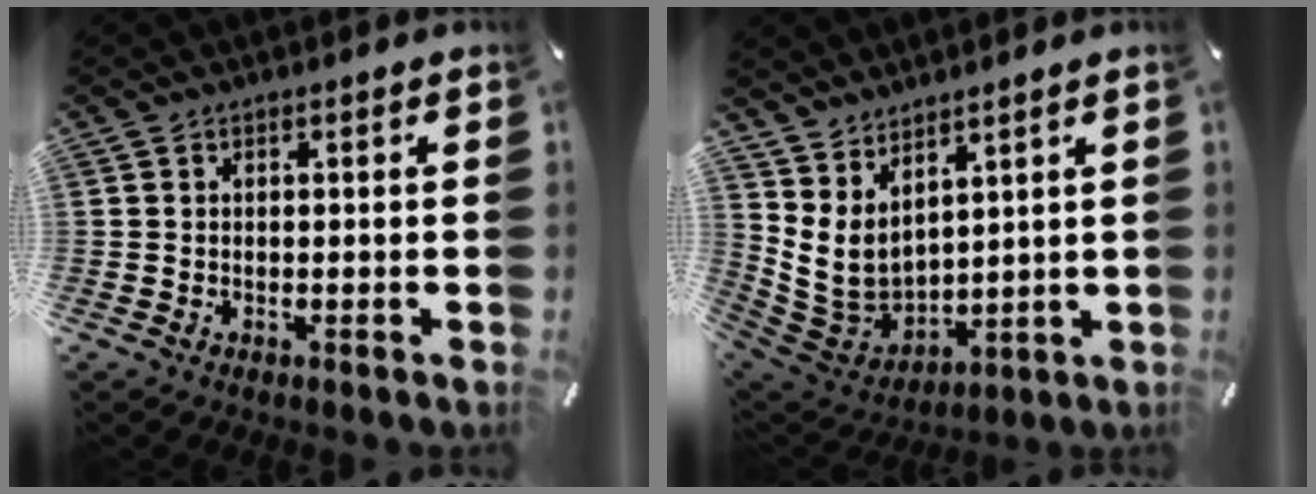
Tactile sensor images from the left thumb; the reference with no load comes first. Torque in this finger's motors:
{"motor_torque": [0.46, 0.39, 0.95, -1.01, 0.33]}